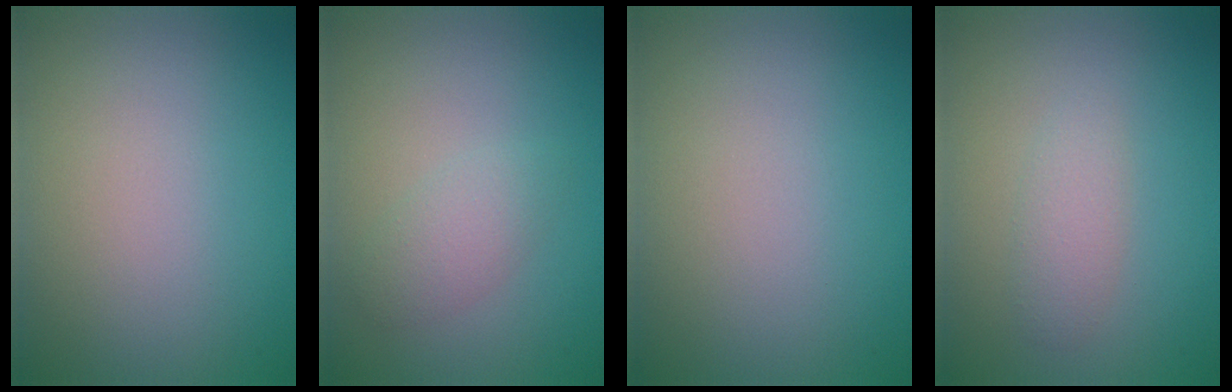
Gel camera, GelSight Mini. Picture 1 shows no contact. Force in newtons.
{"total": 1.9, "press": 1.9, "slide": 0.1}
{"total": 0.0}
{"total": 1.6, "press": 1.6, "slide": 0.1}